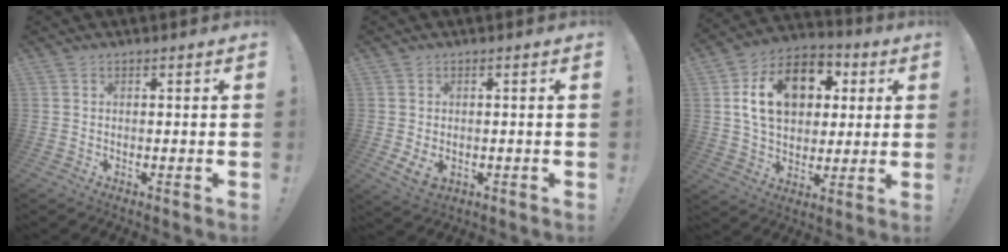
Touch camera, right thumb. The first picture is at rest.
{"total": 4.0, "force": [-0.1, 2.7, 2.9], "torque": [-0.050, -0.004, -0.001]}
{"total": 18.7, "force": [5.2, 13.3, 12.0], "torque": [-0.189, -0.003, 0.095]}